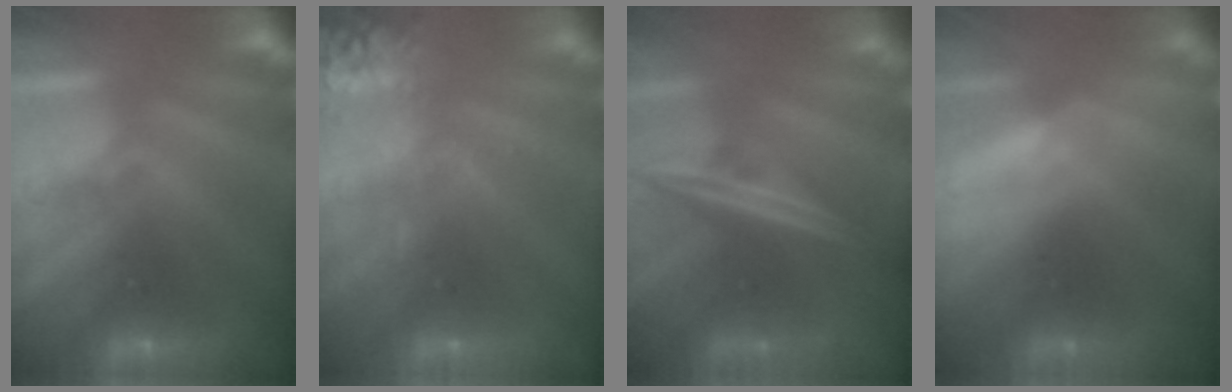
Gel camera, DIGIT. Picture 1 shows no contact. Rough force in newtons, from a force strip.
{"total": 2.6}
{"total": 7.1}
{"total": 2.9}